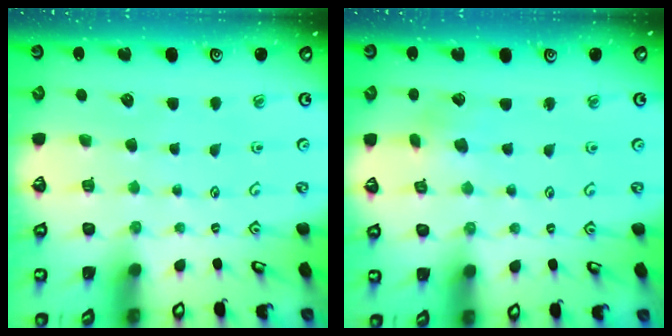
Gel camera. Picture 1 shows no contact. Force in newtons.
{"total": 2.5, "press": 2.5, "slide": 0.5}